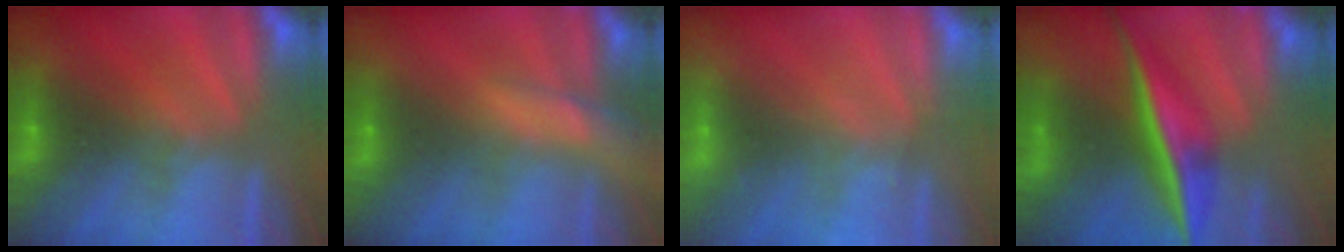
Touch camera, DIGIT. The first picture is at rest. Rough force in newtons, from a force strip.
{"total": 6.9}
{"total": 2.2}
{"total": 7.2}